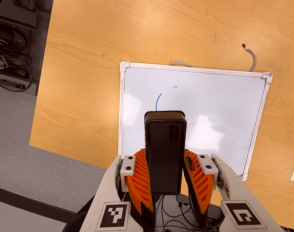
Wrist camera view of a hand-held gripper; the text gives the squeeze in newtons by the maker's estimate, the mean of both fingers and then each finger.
{"total": 5.8, "left": 5.2, "right": 6.3}